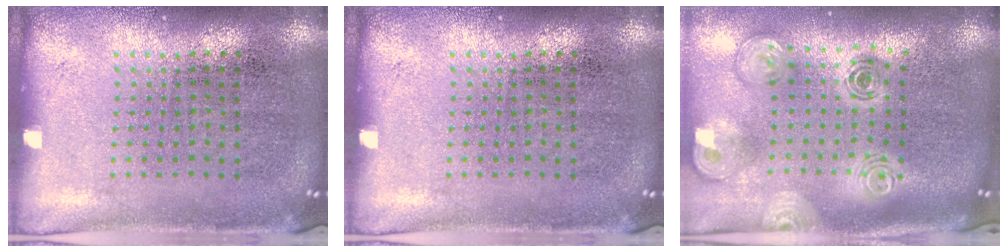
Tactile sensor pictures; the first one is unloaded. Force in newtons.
{"total": 0.0}
{"total": 2.0, "press": 1.7, "slide": 1.0}